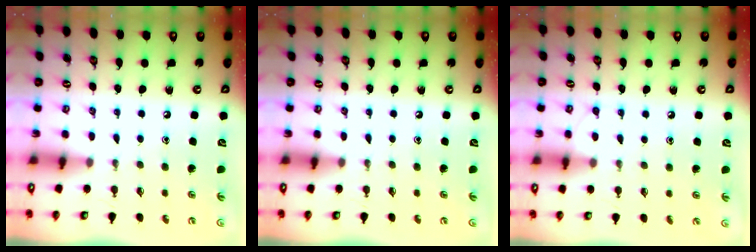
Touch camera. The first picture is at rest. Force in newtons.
{"total": 0.0}
{"total": 5.1, "press": 5.0, "slide": 0.7}